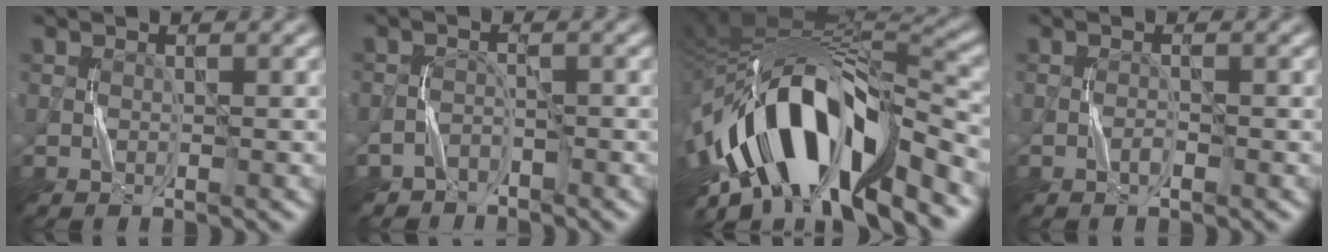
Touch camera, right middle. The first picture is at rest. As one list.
[{"total": 2.1, "force": [-1.9, 0.9, -0.1], "torque": [0.007, 0.005, -0.040]}, {"total": 15.1, "force": [-5.3, 6.8, 12.5], "torque": [-0.216, 0.014, -0.092]}, {"total": 0.7, "force": [-0.5, 0.2, 0.5], "torque": [-0.011, 0.003, -0.010]}]